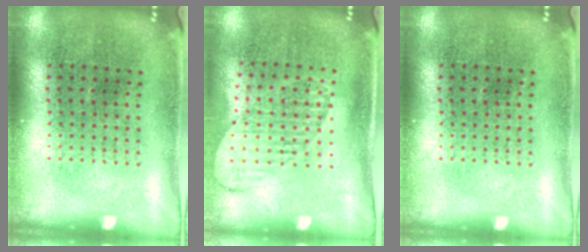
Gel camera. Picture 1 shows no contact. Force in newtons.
{"total": 1.4, "press": 1.1, "slide": 0.8}
{"total": 0.0}